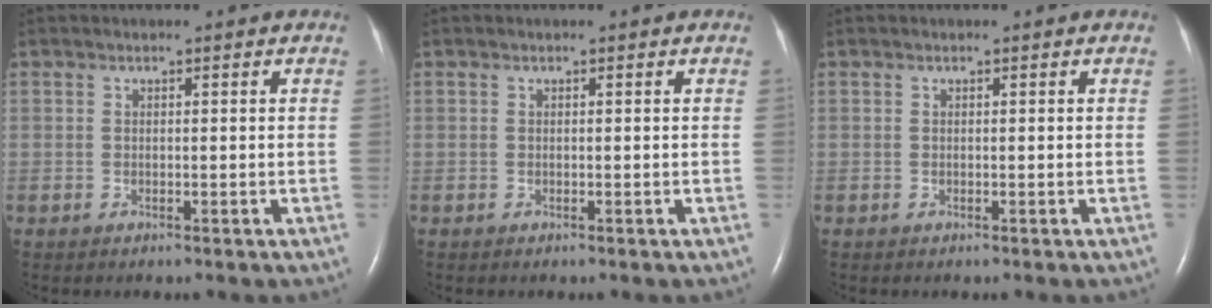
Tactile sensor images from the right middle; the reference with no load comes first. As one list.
[{"total": 0.0}, {"total": 0.0}]